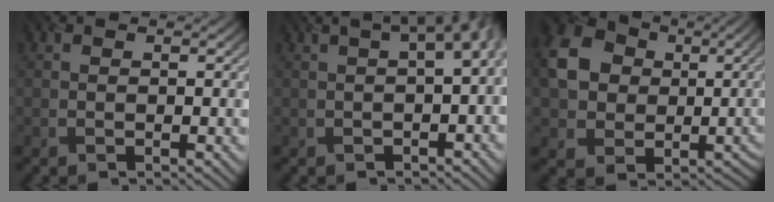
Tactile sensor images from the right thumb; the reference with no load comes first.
{"total": 5.6, "force": [0.5, 2.2, 5.1], "torque": [-0.049, 0.015, 0.010]}
{"total": 11.3, "force": [0.9, 9.7, 5.6], "torque": [-0.147, -0.008, 0.017]}